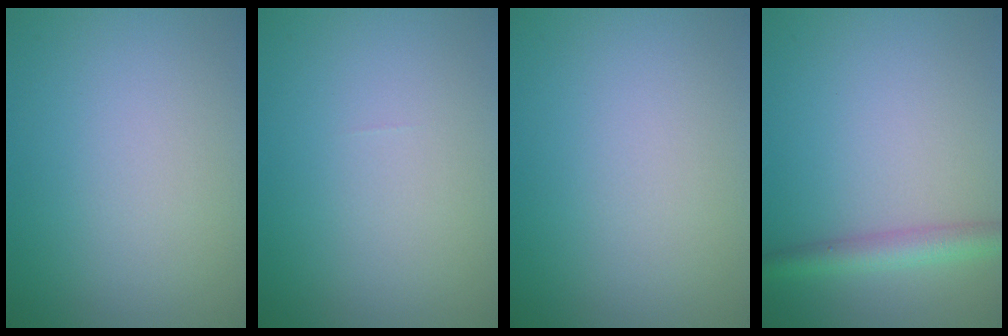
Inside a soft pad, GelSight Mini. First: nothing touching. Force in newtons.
{"total": 0.0}
{"total": 0.0}
{"total": 2.9, "press": 2.9, "slide": 0.1}